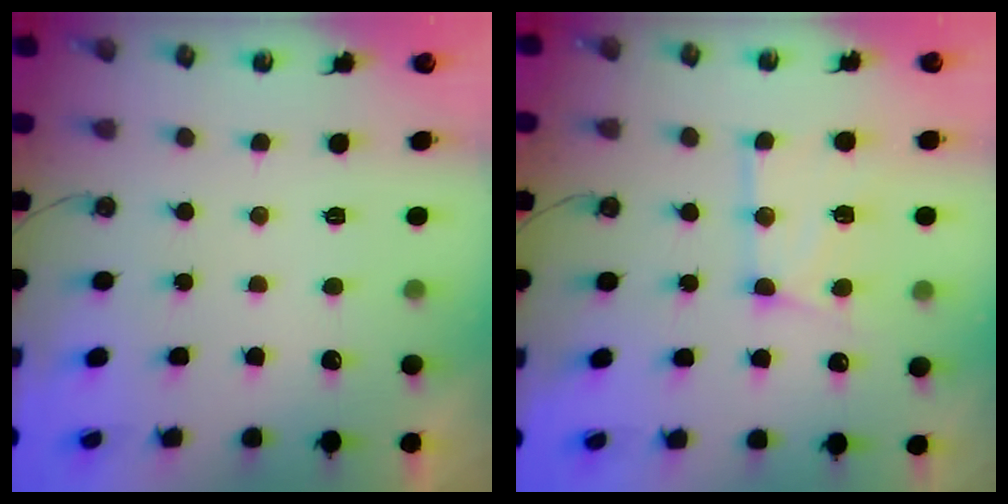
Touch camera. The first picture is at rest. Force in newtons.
{"total": 15.5, "press": 15.5, "slide": 1.2}